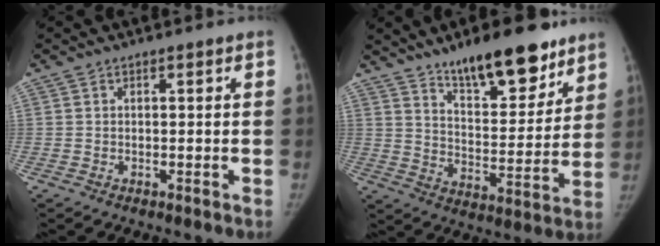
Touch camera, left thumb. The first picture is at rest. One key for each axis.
{"total": 17.2, "fx": 12.4, "fy": 5.9, "fz": 10.4, "tx": -0.107, "ty": -0.079, "tz": 0.201}